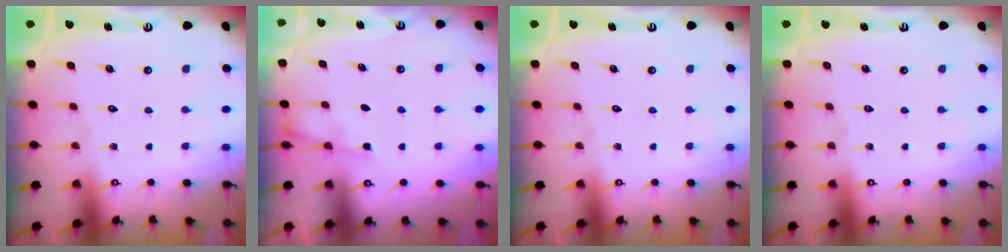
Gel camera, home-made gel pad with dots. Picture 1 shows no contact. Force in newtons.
{"total": 2.3, "press": 2.3, "slide": 0.3}
{"total": 0.0}
{"total": 0.0}